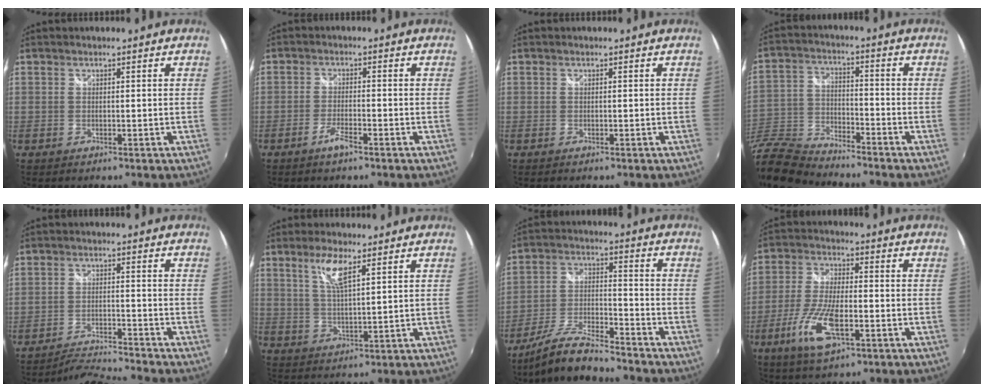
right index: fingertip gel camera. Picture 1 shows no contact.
{"total": 3.3, "force": [-2.4, 0.2, 2.3], "torque": [-0.061, -0.002, -0.049]}
{"total": 0.0}
{"total": 15.8, "force": [-12.9, 6.0, 6.9], "torque": [-0.183, -0.017, -0.255]}
{"total": 6.7, "force": [-6.3, -2.0, 0.6], "torque": [-0.037, 0.005, -0.117]}
{"total": 5.9, "force": [3.3, 1.1, 4.8], "torque": [-0.094, -0.002, 0.066]}
{"total": 12.2, "force": [-10.8, 1.5, 5.5], "torque": [-0.118, -0.008, -0.195]}
{"total": 11.2, "force": [-4.8, 3.7, 9.4], "torque": [-0.201, -0.012, -0.091]}